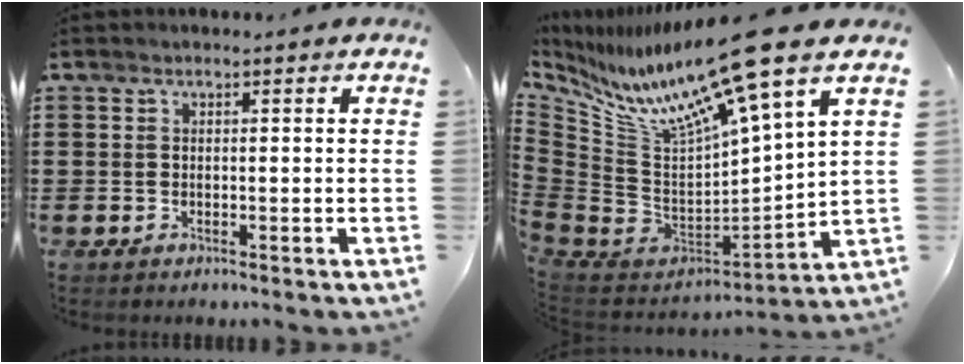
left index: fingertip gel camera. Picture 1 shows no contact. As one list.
[{"total": 14.3, "force": [9.4, 1.6, 10.6], "torque": [-0.224, -0.070, 0.141]}]